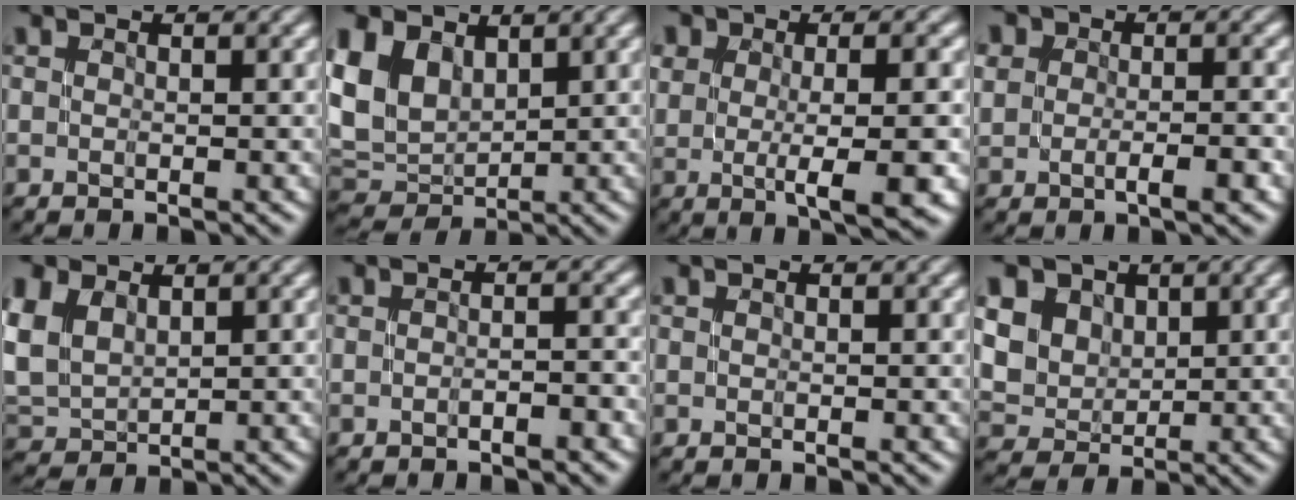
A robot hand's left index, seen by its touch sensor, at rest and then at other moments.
{"total": 7.2, "force": [2.2, 5.2, 4.4], "torque": [-0.122, 0.006, 0.042]}
{"total": 6.9, "force": [-0.3, 2.9, 6.3], "torque": [-0.093, -0.004, -0.001]}
{"total": 5.0, "force": [-0.6, 3.3, 3.7], "torque": [-0.037, 0.010, -0.013]}
{"total": 5.2, "force": [1.9, 3.5, 3.2], "torque": [-0.096, 0.010, 0.040]}
{"total": 1.6, "force": [-0.9, 0.1, 1.2], "torque": [-0.019, 0.006, -0.016]}
{"total": 0.0}
{"total": 9.8, "force": [4.1, 7.6, 4.5], "torque": [-0.109, 0.027, 0.064]}